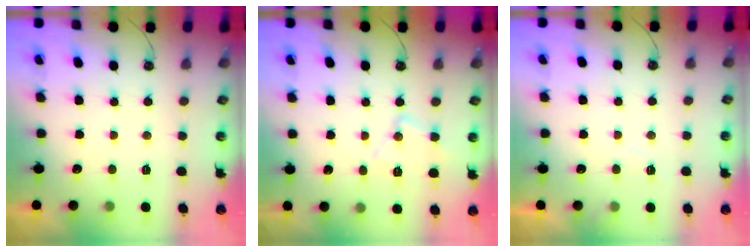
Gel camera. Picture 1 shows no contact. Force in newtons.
{"total": 10.1, "press": 10.1, "slide": 0.8}
{"total": 4.4, "press": 4.3, "slide": 0.7}